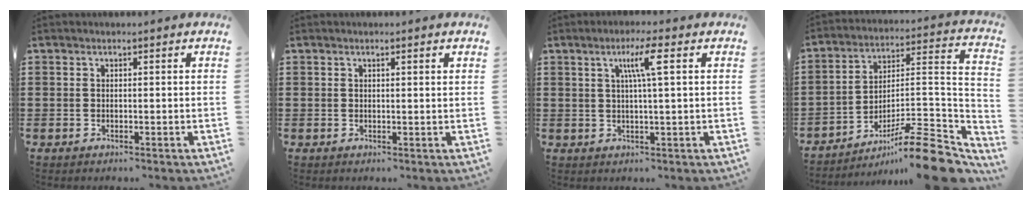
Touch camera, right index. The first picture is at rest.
{"total": 0.6, "force": [0.3, 0.0, 0.5], "torque": [-0.010, 0.000, 0.006]}
{"total": 5.3, "force": [1.8, 0.0, 5.0], "torque": [-0.102, 0.001, 0.024]}
{"total": 12.7, "force": [-9.5, 1.7, 8.2], "torque": [-0.106, 0.025, -0.179]}